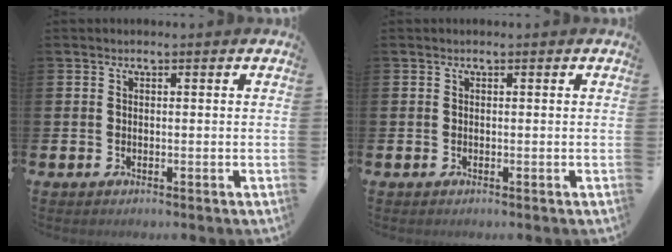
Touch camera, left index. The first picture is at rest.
{"total": 0.0}